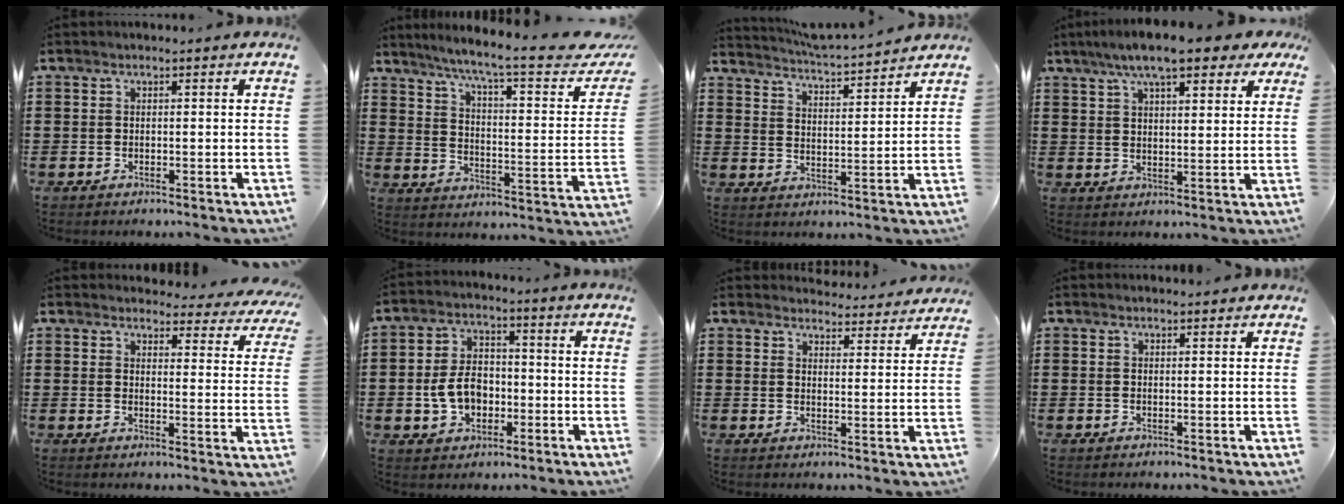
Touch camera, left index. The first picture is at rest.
{"total": 8.8, "force": [6.4, -0.1, 6.0], "torque": [-0.122, -0.044, 0.095]}
{"total": 4.1, "force": [4.0, -0.8, 0.6], "torque": [-0.033, -0.035, 0.064]}
{"total": 9.1, "force": [7.1, 1.8, 5.4], "torque": [-0.116, -0.004, 0.126]}
{"total": 3.8, "force": [3.7, 0.5, 0.8], "torque": [-0.019, -0.026, 0.062]}
{"total": 6.8, "force": [-1.5, 4.8, 4.5], "torque": [-0.099, 0.004, -0.035]}
{"total": 4.0, "force": [4.0, 0.2, 0.0], "torque": [-0.008, -0.027, 0.071]}
{"total": 0.8, "force": [0.8, 0.0, 0.2], "torque": [-0.005, -0.001, 0.017]}